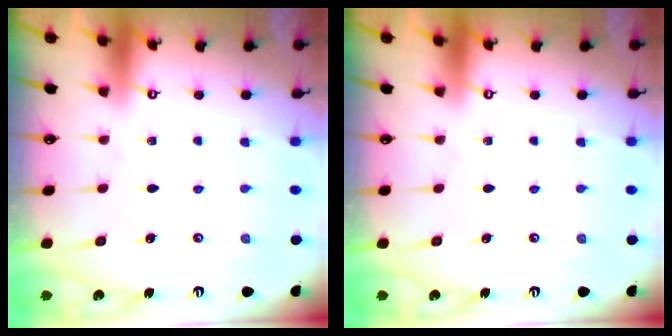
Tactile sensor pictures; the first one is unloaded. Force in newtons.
{"total": 0.0}